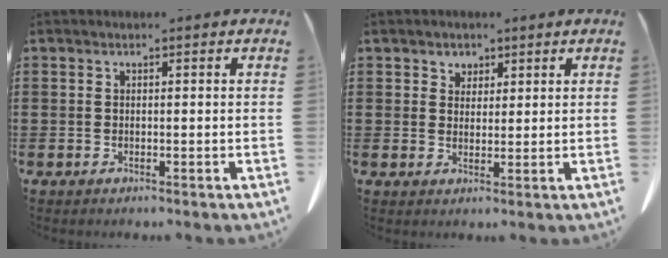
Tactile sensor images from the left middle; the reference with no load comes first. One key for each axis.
{"total": 2.2, "fx": 1.7, "fy": 1.4, "fz": 0.1, "tx": -0.010, "ty": 0.007, "tz": 0.032}